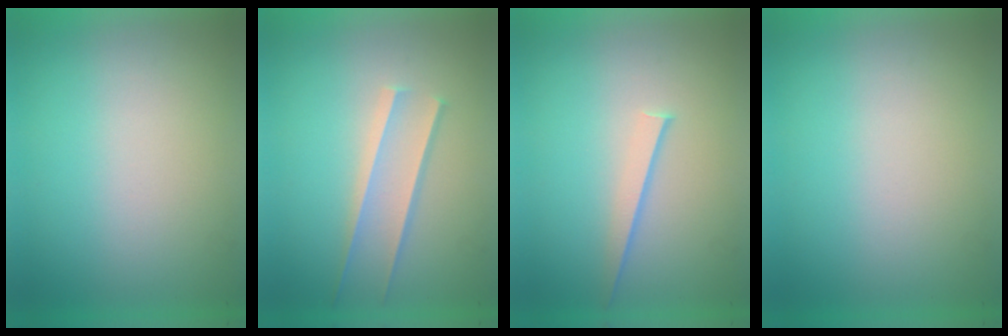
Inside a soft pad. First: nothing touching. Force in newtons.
{"total": 1.6}
{"total": 1.1}
{"total": 0.0}